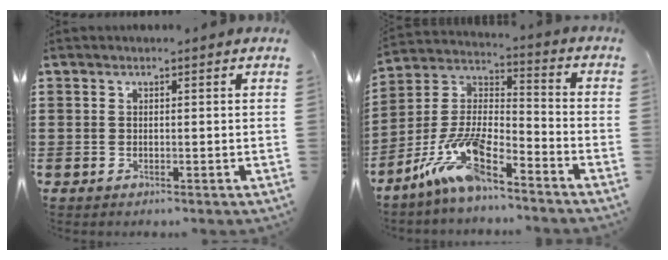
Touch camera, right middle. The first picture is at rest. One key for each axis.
{"total": 12.1, "fx": -8.5, "fy": 3.2, "fz": 8.0, "tx": -0.180, "ty": 0.011, "tz": -0.170}